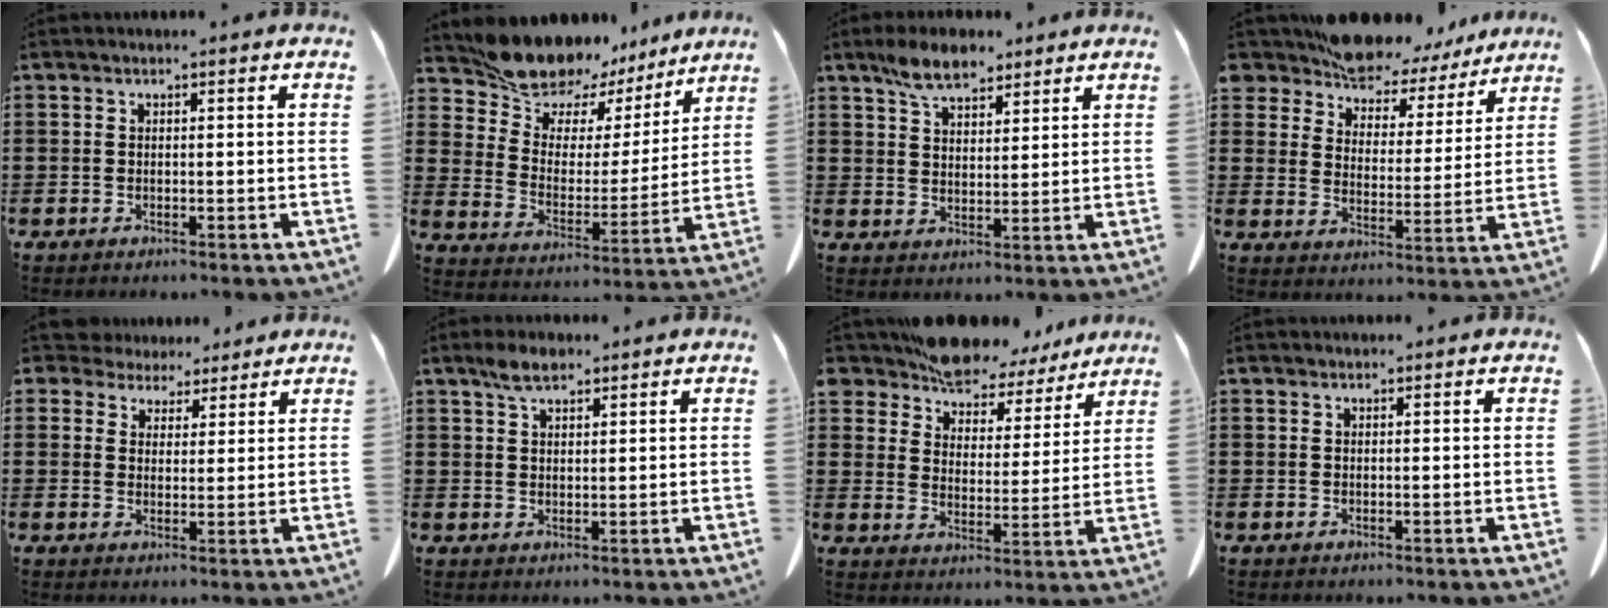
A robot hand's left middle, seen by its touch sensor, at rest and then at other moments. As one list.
[{"total": 11.5, "force": [10.8, 3.6, 1.8], "torque": [-0.081, -0.085, 0.199]}, {"total": 6.5, "force": [5.0, 2.9, 2.9], "torque": [-0.065, -0.003, 0.092]}, {"total": 8.0, "force": [7.7, 2.3, 0.8], "torque": [-0.061, -0.050, 0.141]}, {"total": 4.8, "force": [4.3, 2.1, 0.4], "torque": [-0.030, -0.006, 0.082]}, {"total": 3.6, "force": [2.7, 1.5, 1.9], "torque": [-0.035, 0.000, 0.048]}, {"total": 8.2, "force": [7.7, 2.6, 1.5], "torque": [-0.062, -0.045, 0.140]}, {"total": 0.5, "force": [0.5, 0.2, 0.1], "torque": [-0.003, -0.001, 0.010]}]